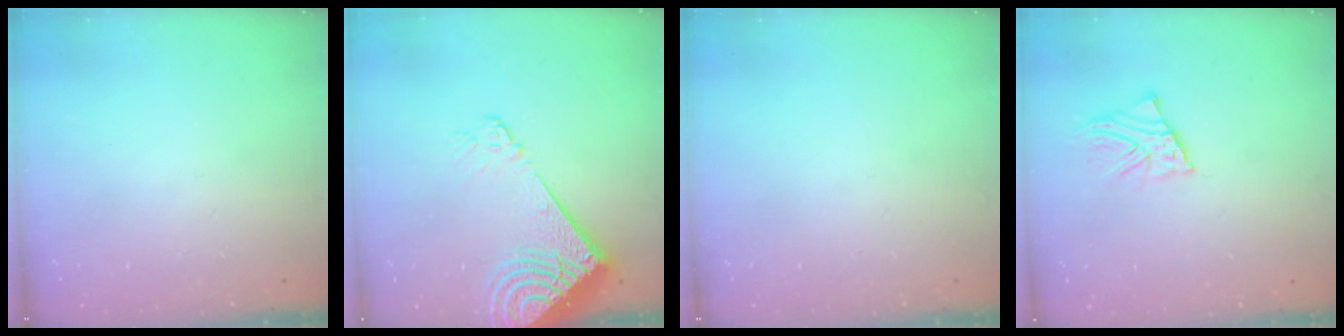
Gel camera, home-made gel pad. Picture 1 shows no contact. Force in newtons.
{"total": 13.3, "press": 13.2, "slide": 2.1}
{"total": 0.0}
{"total": 2.5, "press": 2.5, "slide": 0.3}